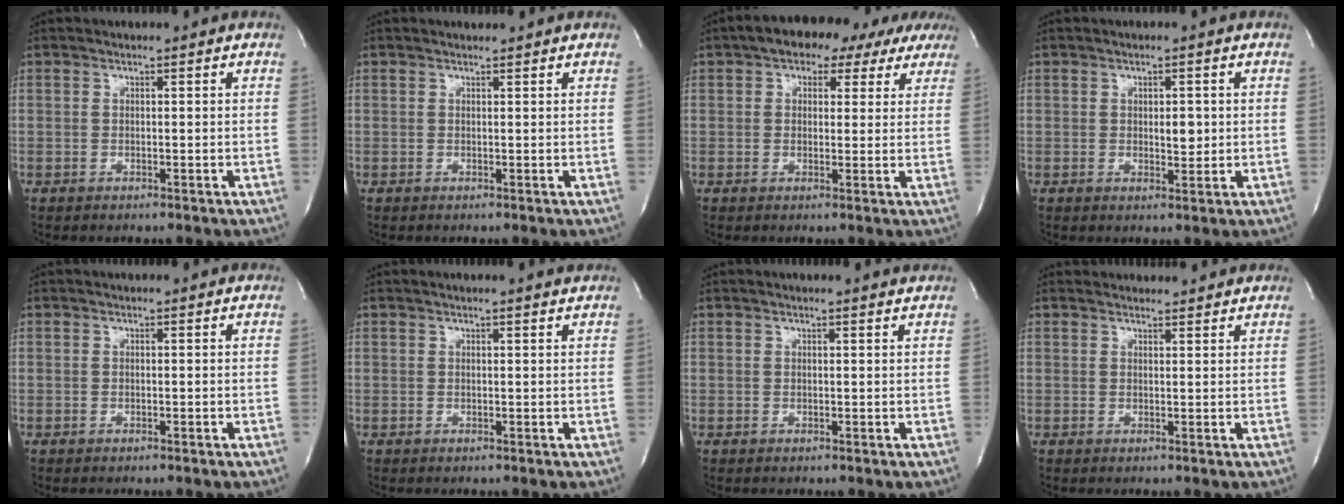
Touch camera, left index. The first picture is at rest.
{"total": 0.7, "force": [0.7, -0.3, 0.0], "torque": [-0.010, -0.004, 0.015]}
{"total": 9.8, "force": [6.6, 5.1, 5.2], "torque": [-0.053, 0.030, 0.076]}
{"total": 2.4, "force": [0.1, 1.1, 2.2], "torque": [-0.034, -0.010, 0.005]}
{"total": 0.0}
{"total": 2.5, "force": [2.3, -0.5, 1.0], "torque": [-0.020, 0.000, 0.026]}
{"total": 2.2, "force": [2.1, -0.4, 0.6], "torque": [-0.016, -0.004, 0.021]}
{"total": 4.9, "force": [4.8, 0.9, 0.5], "torque": [-0.010, 0.013, 0.055]}